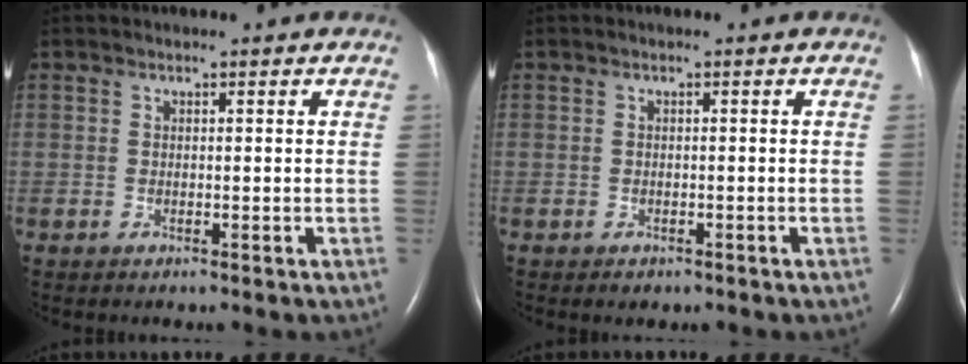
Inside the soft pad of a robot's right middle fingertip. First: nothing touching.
{"total": 1.2, "force": [-0.8, 0.7, 0.5], "torque": [-0.008, 0.000, -0.006]}